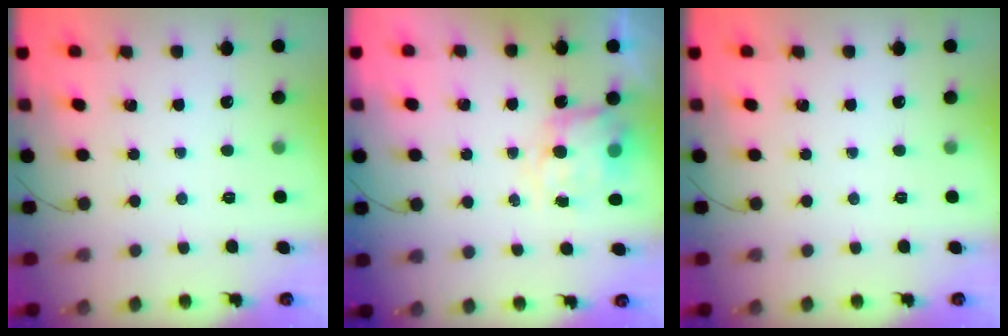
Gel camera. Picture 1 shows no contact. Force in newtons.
{"total": 8.2, "press": 8.1, "slide": 0.9}
{"total": 0.0}